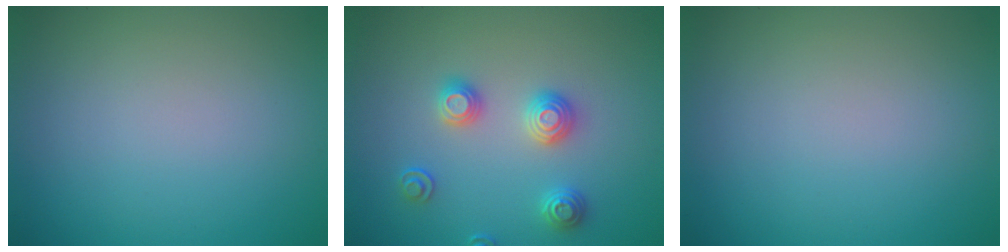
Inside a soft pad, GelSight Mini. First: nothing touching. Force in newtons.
{"total": 2.8, "press": 2.7, "slide": 0.8}
{"total": 0.0}